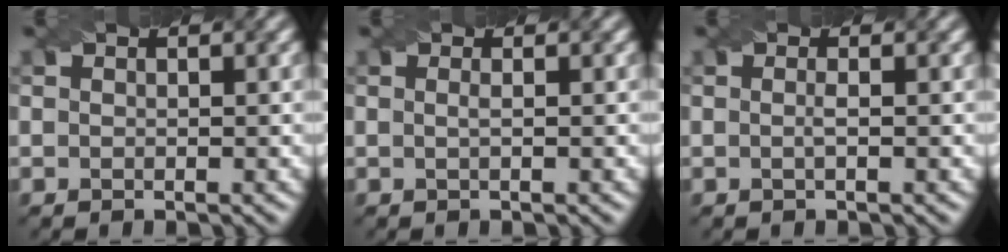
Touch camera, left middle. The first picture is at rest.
{"total": 0.7, "force": [0.0, 0.2, 0.7], "torque": [-0.014, 0.000, -0.004]}
{"total": 0.9, "force": [-0.2, 0.1, 0.8], "torque": [-0.017, 0.000, -0.005]}